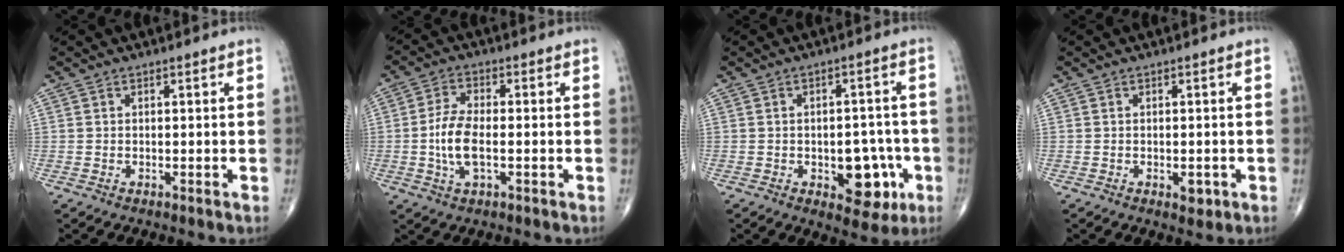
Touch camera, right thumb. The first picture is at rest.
{"total": 7.4, "force": [-1.1, 3.2, 6.6], "torque": [-0.141, 0.006, -0.024]}
{"total": 9.6, "force": [-3.0, 5.4, 7.2], "torque": [-0.055, 0.018, -0.030]}
{"total": 2.1, "force": [-0.7, 1.1, 1.6], "torque": [-0.013, 0.000, -0.007]}